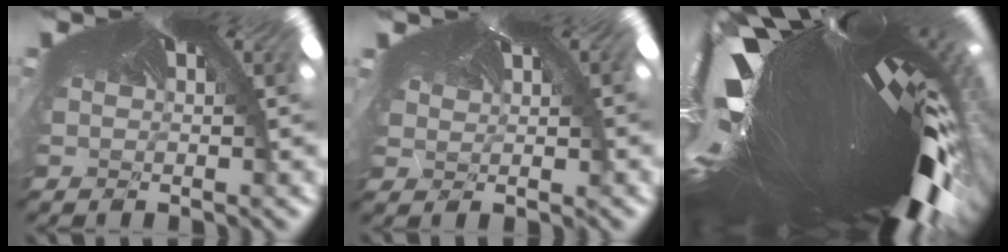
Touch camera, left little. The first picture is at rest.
{"total": 2.2, "force": [1.2, 1.0, 1.6], "torque": [-0.041, 0.009, 0.032]}
{"total": 6.4, "force": [-4.8, 0.9, 4.0], "torque": [-0.124, -0.106, -0.038]}